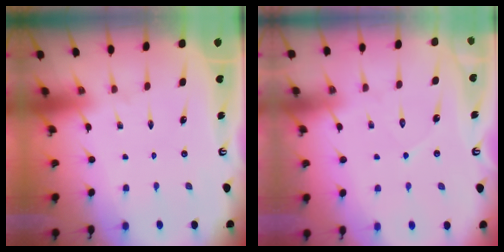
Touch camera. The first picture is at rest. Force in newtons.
{"total": 5.2, "press": 5.1, "slide": 0.4}